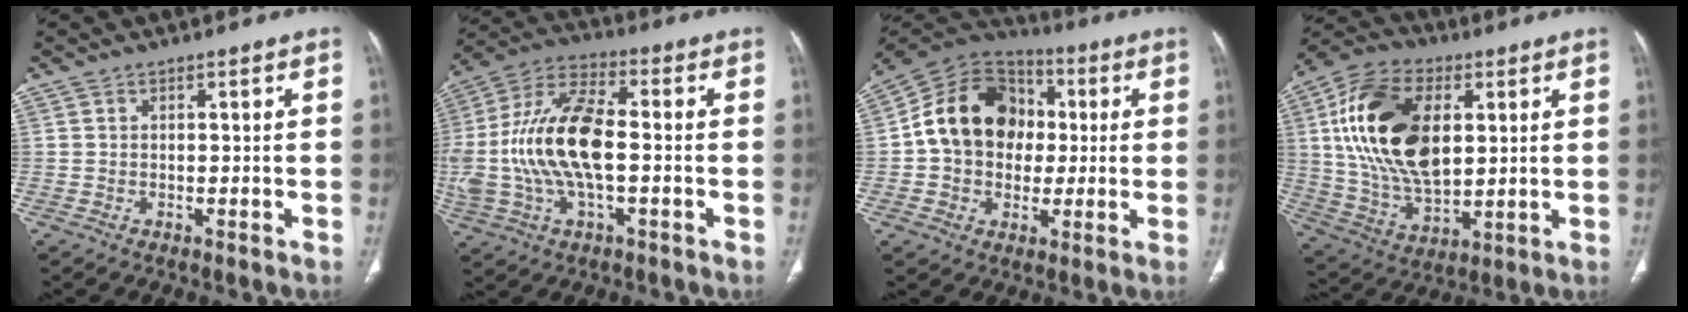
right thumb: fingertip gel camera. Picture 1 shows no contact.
{"total": 19.3, "force": [-1.4, 8.9, 17.1], "torque": [-0.376, 0.025, -0.026]}
{"total": 17.5, "force": [1.1, 14.0, 10.4], "torque": [-0.143, 0.028, 0.009]}
{"total": 22.4, "force": [4.8, 13.1, 17.5], "torque": [-0.314, -0.008, 0.090]}